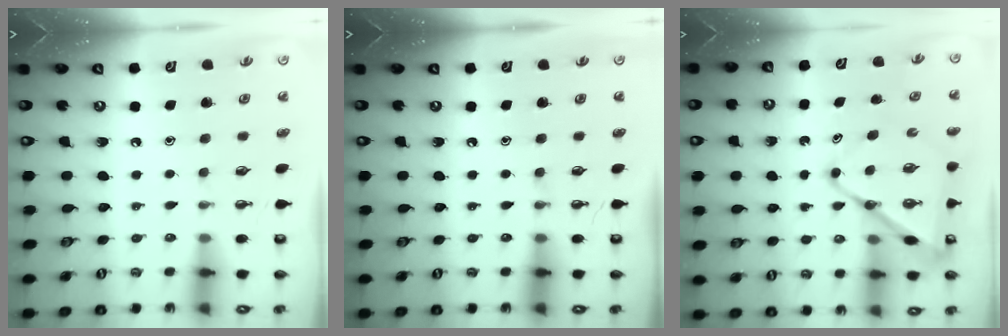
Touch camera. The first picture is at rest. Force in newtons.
{"total": 0.0}
{"total": 12.2, "press": 12.1, "slide": 1.2}